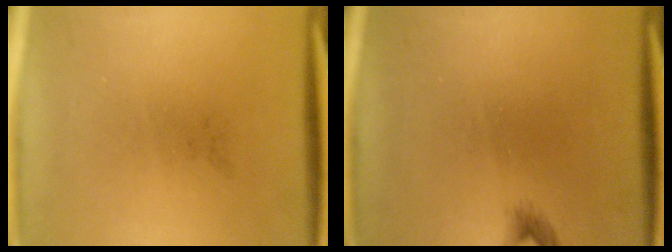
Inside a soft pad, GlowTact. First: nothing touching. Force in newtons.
{"total": 0.9}